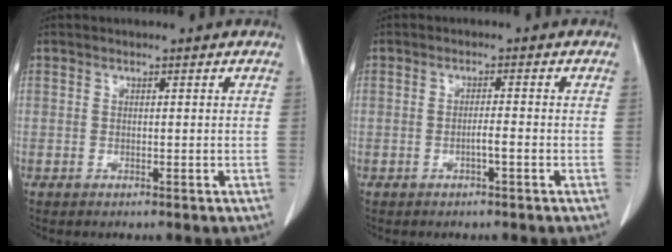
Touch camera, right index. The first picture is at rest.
{"total": 2.2, "force": [-0.8, 0.4, 2.0], "torque": [-0.039, 0.003, -0.012]}